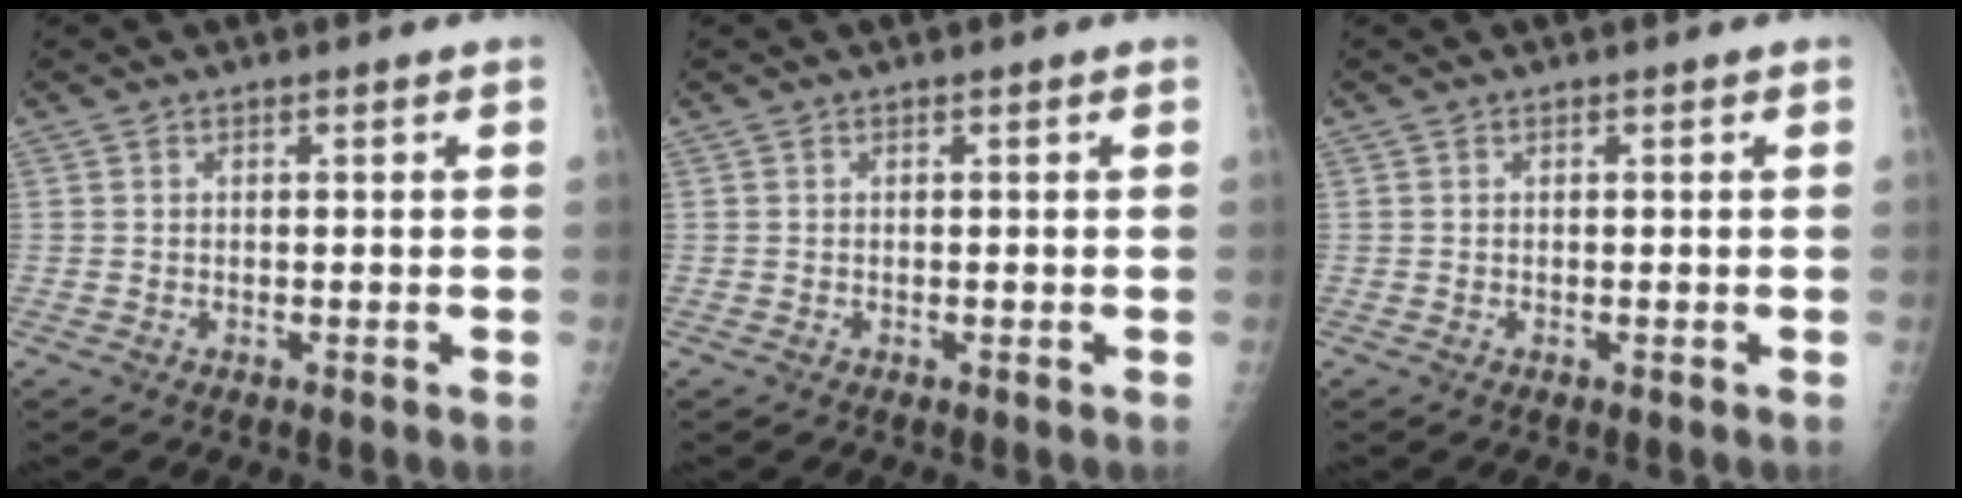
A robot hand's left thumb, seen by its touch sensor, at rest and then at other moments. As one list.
[{"total": 0.0}, {"total": 0.0}]